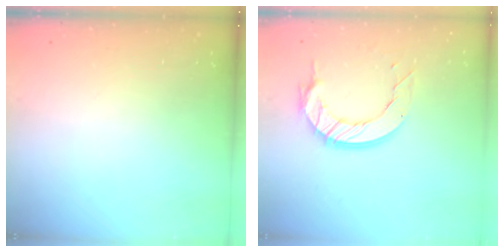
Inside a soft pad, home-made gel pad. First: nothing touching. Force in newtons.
{"total": 12.5, "press": 12.4, "slide": 0.9}